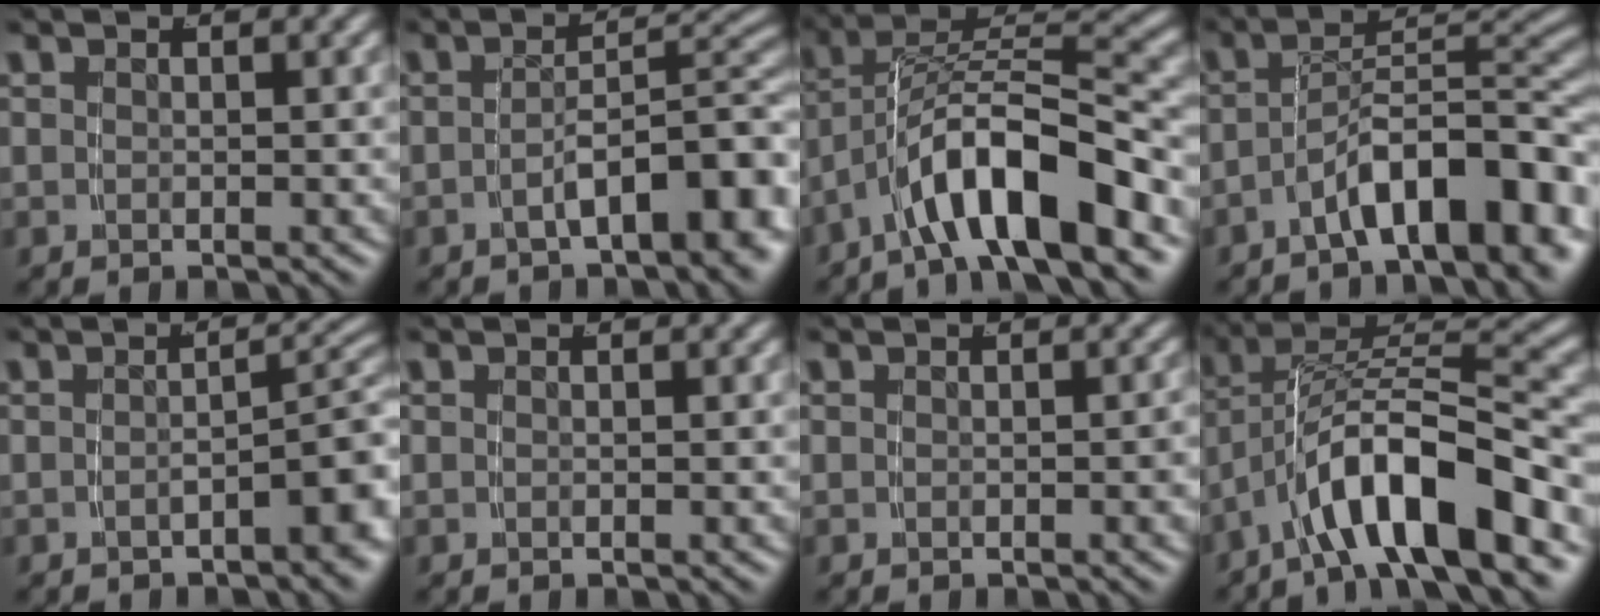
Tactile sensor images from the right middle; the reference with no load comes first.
{"total": 7.1, "force": [-4.5, 2.0, 5.1], "torque": [-0.051, 0.001, -0.066]}
{"total": 7.7, "force": [-2.8, 3.6, 6.3], "torque": [-0.112, -0.001, -0.042]}
{"total": 8.6, "force": [-5.0, 2.7, 6.5], "torque": [-0.080, 0.006, -0.075]}
{"total": 4.3, "force": [-2.0, 1.3, 3.6], "torque": [-0.026, 0.007, -0.034]}
{"total": 0.0}
{"total": 0.6, "force": [-0.2, 0.1, 0.5], "torque": [-0.004, 0.002, -0.005]}
{"total": 8.5, "force": [-2.5, 4.2, 6.9], "torque": [-0.128, -0.004, -0.037]}